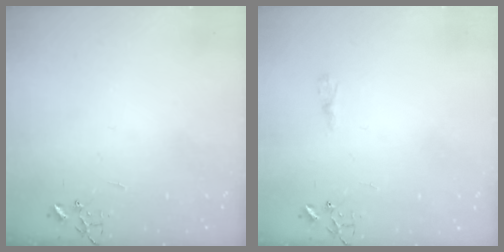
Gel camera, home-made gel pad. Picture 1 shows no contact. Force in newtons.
{"total": 3.6, "press": 3.6, "slide": 0.4}